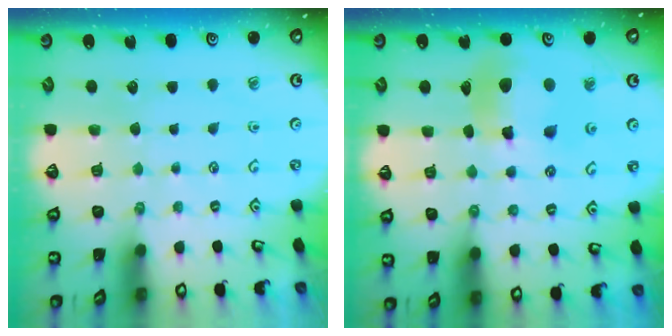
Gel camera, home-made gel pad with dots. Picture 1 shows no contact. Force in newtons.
{"total": 11.5, "press": 11.4, "slide": 1.3}